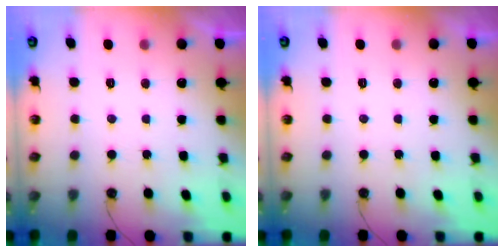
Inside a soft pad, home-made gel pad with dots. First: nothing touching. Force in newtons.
{"total": 0.7, "press": 0.4, "slide": 0.7}